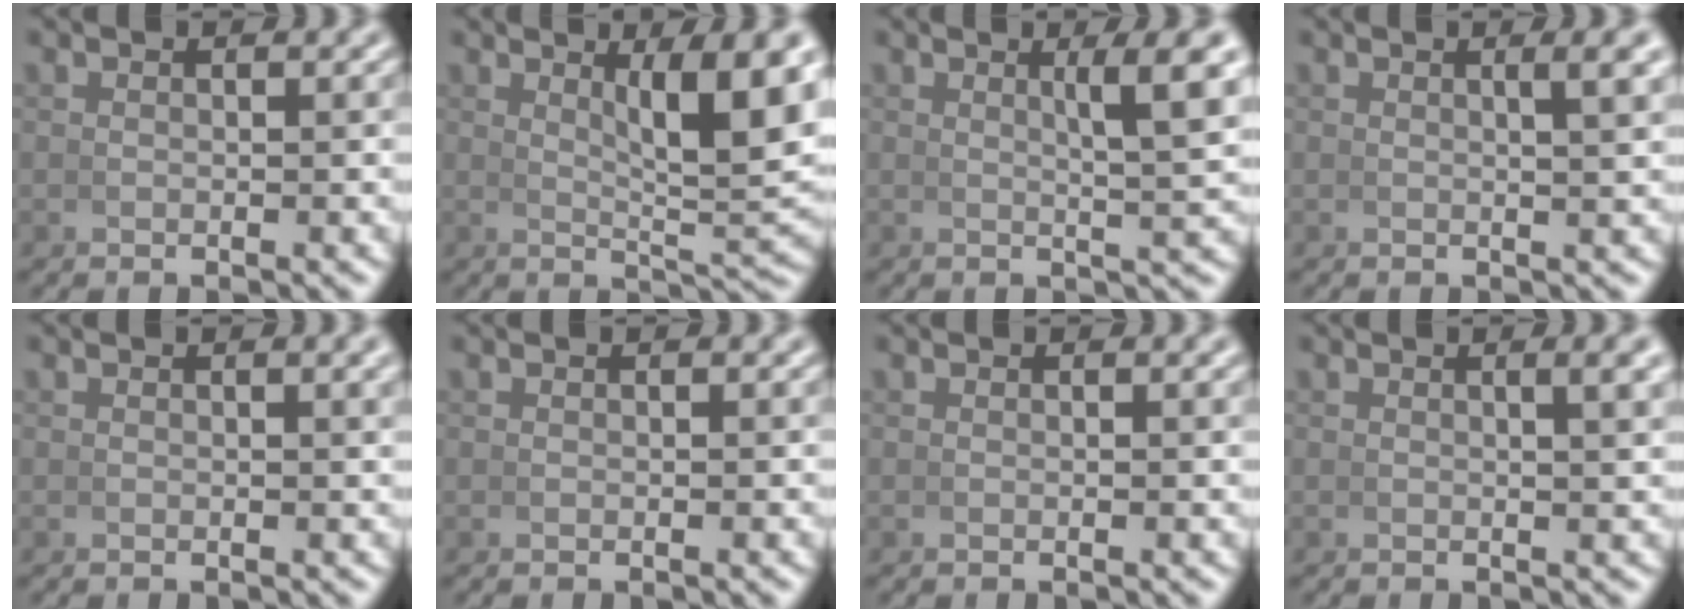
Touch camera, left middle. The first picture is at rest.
{"total": 7.1, "force": [2.5, 1.6, 6.4], "torque": [-0.082, -0.001, 0.040]}
{"total": 4.3, "force": [1.8, 0.4, 3.9], "torque": [-0.046, 0.003, 0.027]}
{"total": 2.0, "force": [1.0, 0.1, 1.7], "torque": [-0.023, 0.006, 0.016]}
{"total": 0.8, "force": [0.5, 0.1, 0.6], "torque": [-0.007, 0.004, 0.007]}
{"total": 0.0}
{"total": 0.0}
{"total": 1.7, "force": [0.9, 0.1, 1.4], "torque": [-0.017, 0.007, 0.013]}